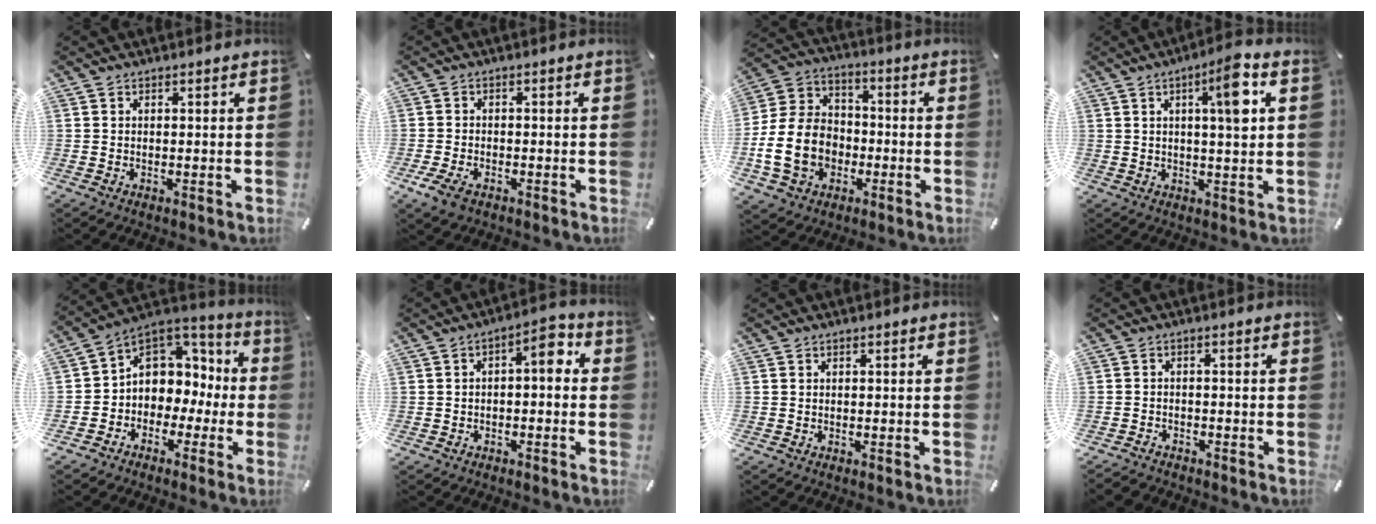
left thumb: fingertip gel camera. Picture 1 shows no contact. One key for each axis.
{"total": 4.0, "fx": -2.2, "fy": 2.4, "fz": 2.2, "tx": -0.062, "ty": 0.002, "tz": -0.047}
{"total": 15.4, "fx": -4.2, "fy": 12.2, "fz": 8.3, "tx": -0.180, "ty": 0.027, "tz": -0.078}
{"total": 8.8, "fx": 3.0, "fy": 1.4, "fz": 8.1, "tx": -0.120, "ty": -0.009, "tz": 0.037}
{"total": 7.8, "fx": 1.1, "fy": 7.5, "fz": 2.0, "tx": -0.041, "ty": -0.010, "tz": 0.028}
{"total": 5.7, "fx": -0.4, "fy": 2.8, "fz": 4.9, "tx": -0.070, "ty": 0.008, "tz": -0.017}
{"total": 0.0}
{"total": 2.0, "fx": -1.8, "fy": 0.9, "fz": 0.2, "tx": -0.011, "ty": 0.008, "tz": -0.040}